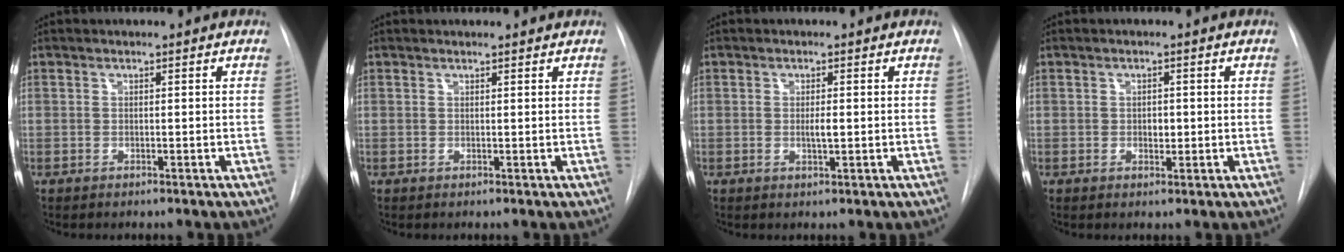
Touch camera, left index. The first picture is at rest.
{"total": 1.8, "force": [1.8, 0.1, 0.2], "torque": [-0.008, 0.005, 0.017]}
{"total": 1.5, "force": [-0.4, 0.2, 1.4], "torque": [-0.027, -0.007, -0.007]}
{"total": 1.5, "force": [-0.5, 1.0, 1.0], "torque": [-0.014, -0.006, -0.007]}